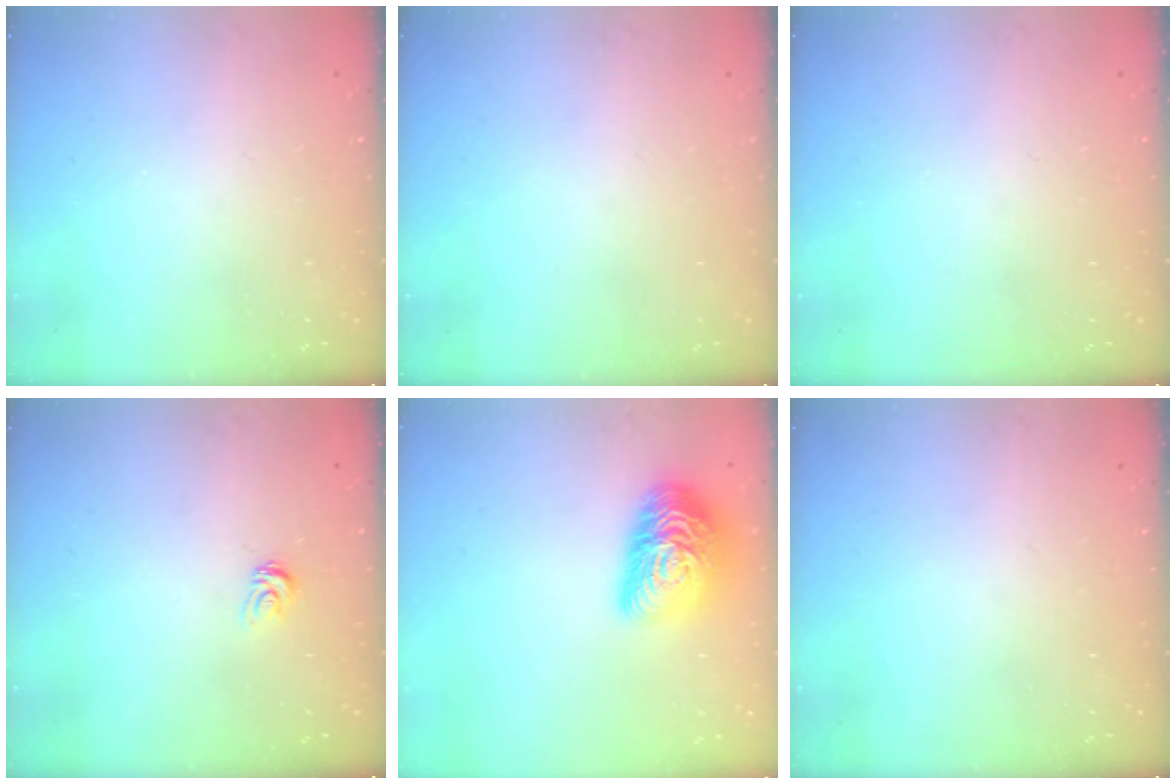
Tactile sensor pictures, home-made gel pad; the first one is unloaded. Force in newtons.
{"total": 0.0}
{"total": 0.0}
{"total": 3.6, "press": 3.6, "slide": 0.1}
{"total": 17.6, "press": 17.6, "slide": 0.9}
{"total": 0.0}